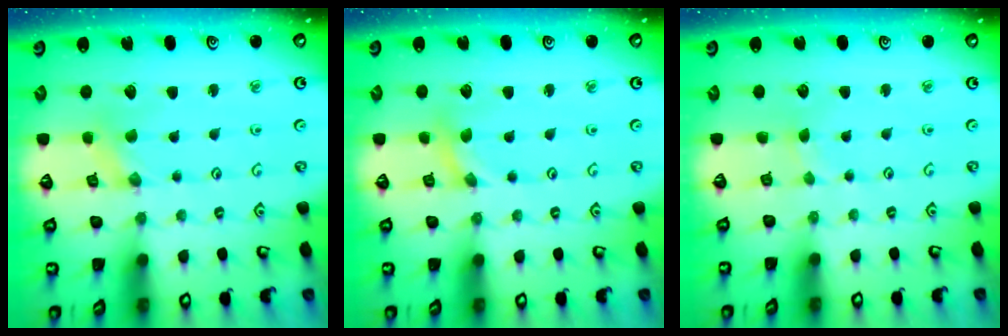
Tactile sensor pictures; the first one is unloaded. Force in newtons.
{"total": 0.8, "press": 0.8, "slide": 0.1}
{"total": 1.0, "press": 0.9, "slide": 0.2}